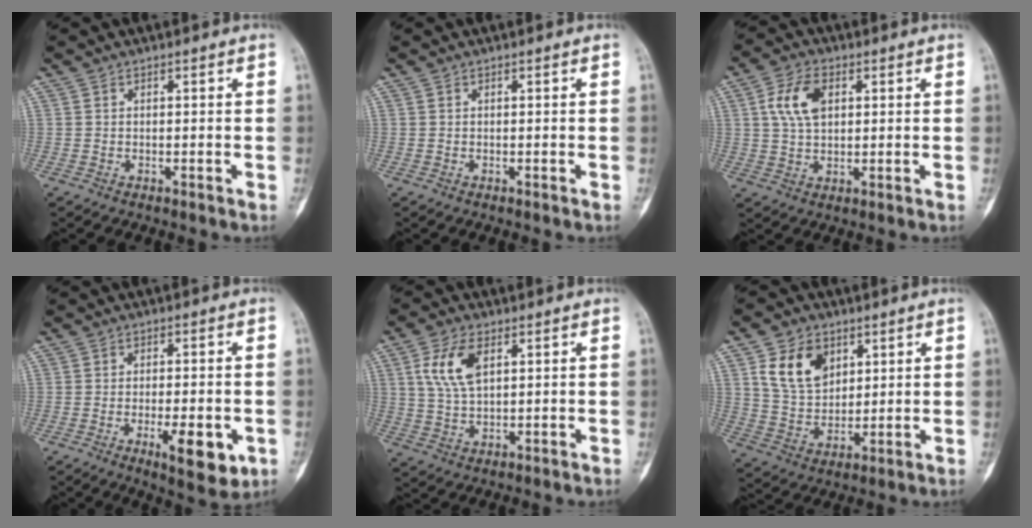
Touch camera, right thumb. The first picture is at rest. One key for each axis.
{"total": 0.0}
{"total": 7.9, "fx": 2.2, "fy": 4.8, "fz": 5.9, "tx": -0.106, "ty": 0.003, "tz": 0.040}
{"total": 9.0, "fx": -2.9, "fy": 3.2, "fz": 7.9, "tx": -0.107, "ty": -0.009, "tz": -0.037}
{"total": 8.1, "fx": 2.9, "fy": 4.1, "fz": 6.4, "tx": -0.128, "ty": -0.006, "tz": 0.058}
{"total": 11.2, "fx": 4.8, "fy": 7.9, "fz": 6.3, "tx": -0.086, "ty": -0.021, "tz": 0.098}